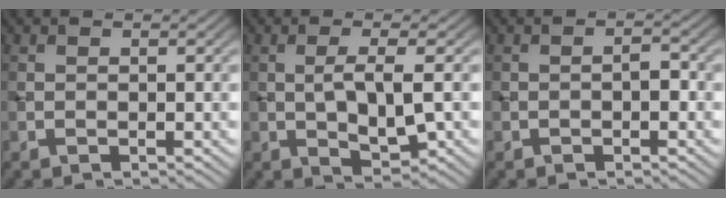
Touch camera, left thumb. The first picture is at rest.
{"total": 5.2, "force": [-0.1, 1.7, 4.9], "torque": [-0.096, -0.003, 0.001]}
{"total": 1.4, "force": [-0.6, 0.6, 1.2], "torque": [-0.019, 0.006, -0.013]}